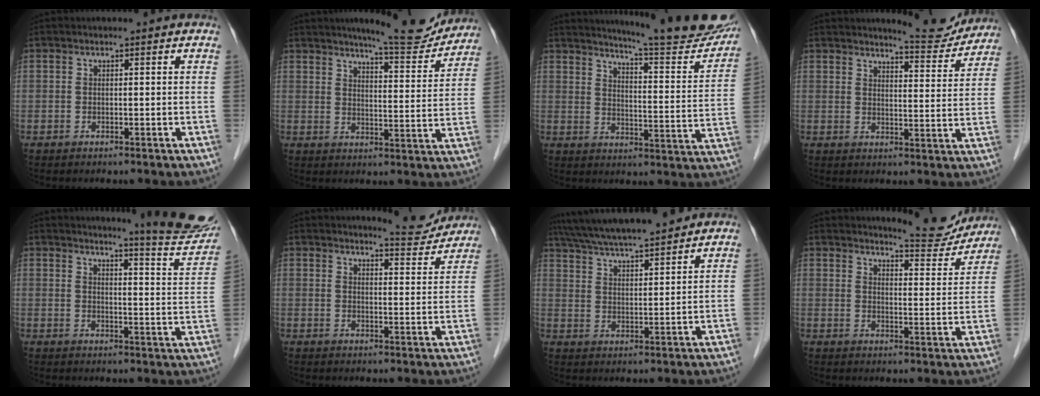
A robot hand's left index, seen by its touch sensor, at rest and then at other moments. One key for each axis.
{"total": 11.3, "fx": 10.6, "fy": 1.0, "fz": 3.9, "tx": -0.051, "ty": -0.017, "tz": 0.135}
{"total": 20.5, "fx": 18.8, "fy": 1.4, "fz": 8.1, "tx": -0.109, "ty": -0.074, "tz": 0.230}
{"total": 7.9, "fx": 7.7, "fy": 0.8, "fz": 1.3, "tx": -0.017, "ty": -0.021, "tz": 0.094}
{"total": 12.8, "fx": 12.3, "fy": -0.9, "fz": 3.6, "tx": -0.041, "ty": -0.080, "tz": 0.133}
{"total": 6.3, "fx": 6.2, "fy": 0.6, "fz": 0.9, "tx": -0.015, "ty": -0.018, "tz": 0.073}
{"total": 14.9, "fx": 13.2, "fy": 1.0, "fz": 6.7, "tx": -0.122, "ty": 0.026, "tz": 0.214}
{"total": 9.3, "fx": 9.1, "fy": 1.0, "fz": 1.5, "tx": -0.016, "ty": -0.024, "tz": 0.113}